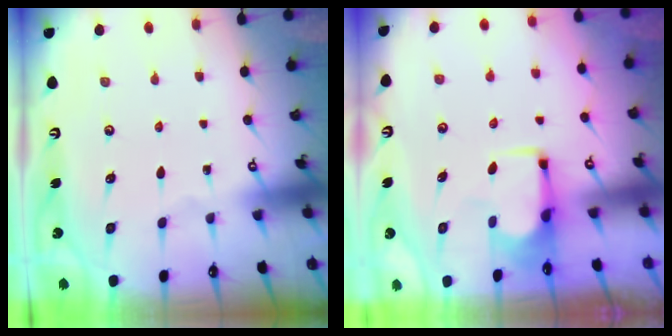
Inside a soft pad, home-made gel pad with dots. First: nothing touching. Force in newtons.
{"total": 1.8, "press": 1.7, "slide": 0.7}